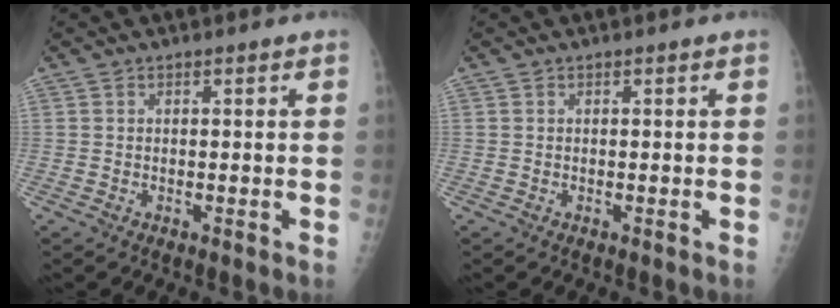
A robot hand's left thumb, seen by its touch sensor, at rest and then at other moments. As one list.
[{"total": 0.0}]